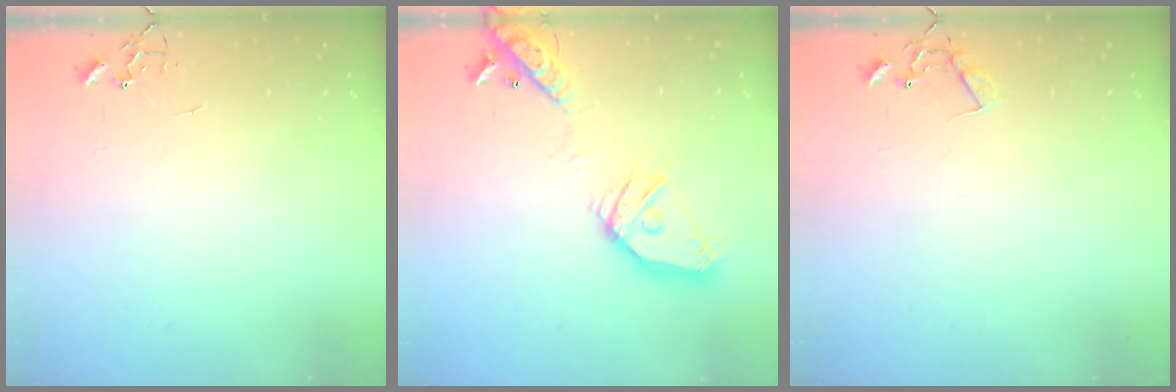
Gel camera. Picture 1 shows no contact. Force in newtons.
{"total": 18.8, "press": 18.6, "slide": 3.0}
{"total": 7.1, "press": 7.1, "slide": 0.5}